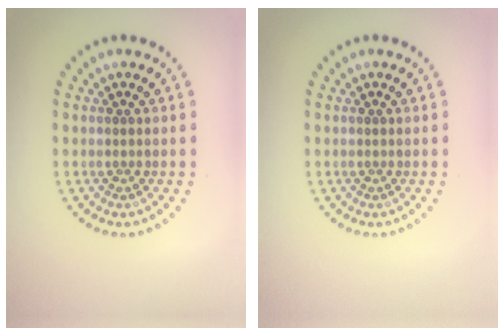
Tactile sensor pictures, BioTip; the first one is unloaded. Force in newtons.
{"total": 0.0}